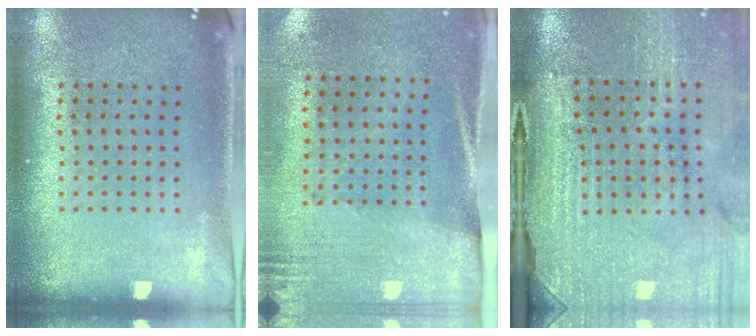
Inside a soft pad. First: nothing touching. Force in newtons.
{"total": 2.7, "press": 2.4, "slide": 1.3}
{"total": 4.4, "press": 3.9, "slide": 2.2}